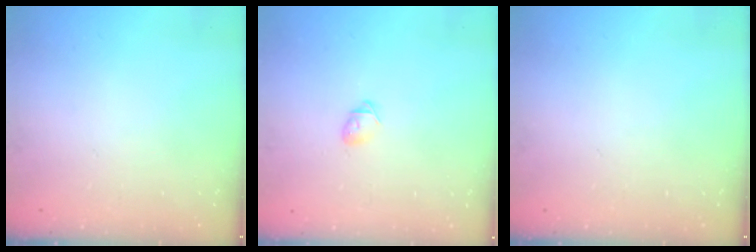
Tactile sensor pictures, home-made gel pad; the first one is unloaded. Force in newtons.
{"total": 4.0, "press": 3.9, "slide": 1.1}
{"total": 0.0}